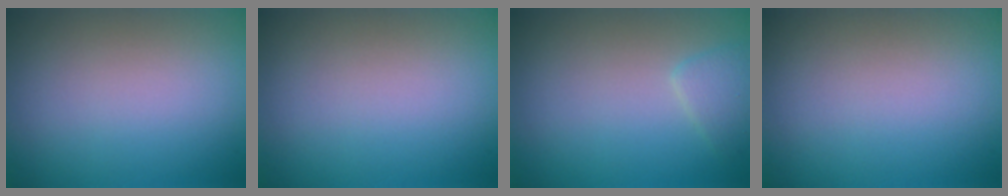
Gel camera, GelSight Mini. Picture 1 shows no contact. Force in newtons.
{"total": 0.0}
{"total": 1.5, "press": 1.5, "slide": 0.1}
{"total": 0.0}